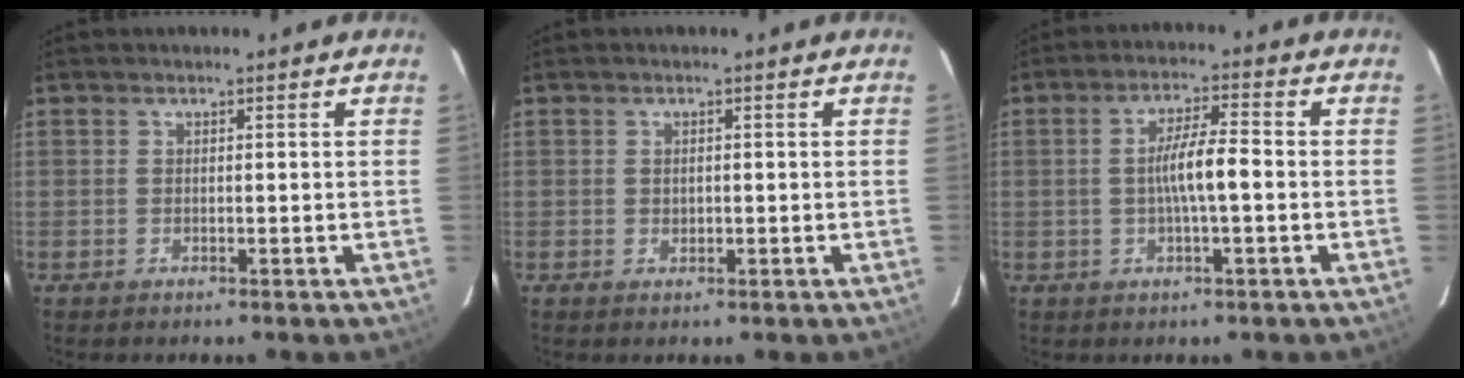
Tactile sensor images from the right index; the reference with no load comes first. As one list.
[{"total": 1.0, "force": [0.0, 0.9, 0.5], "torque": [-0.008, 0.000, 0.002]}, {"total": 5.8, "force": [-0.7, 0.3, 5.8], "torque": [-0.104, 0.003, -0.011]}]